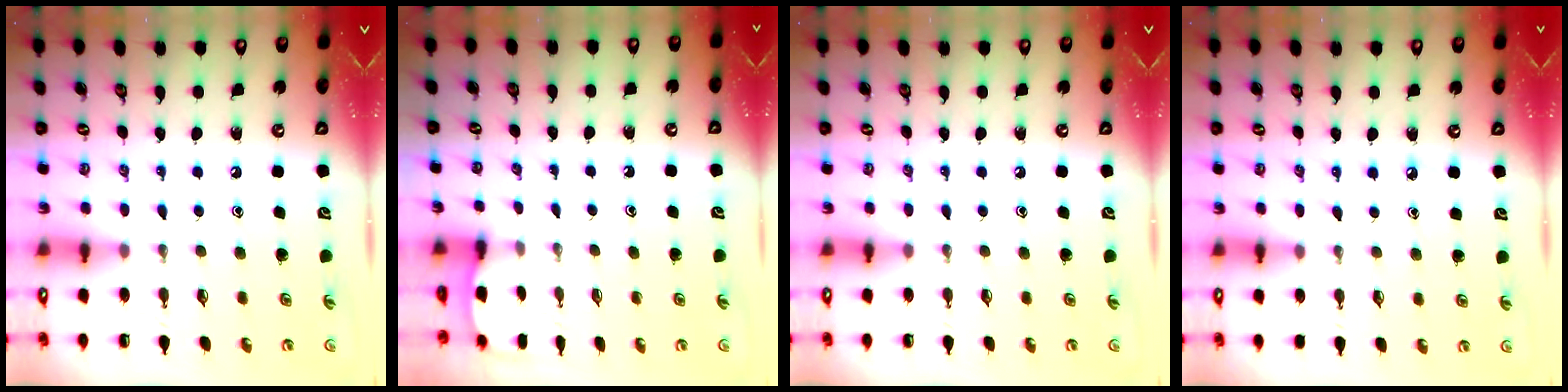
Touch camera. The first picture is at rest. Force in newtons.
{"total": 1.2, "press": 1.2, "slide": 0.1}
{"total": 0.0}
{"total": 4.3, "press": 4.2, "slide": 0.6}